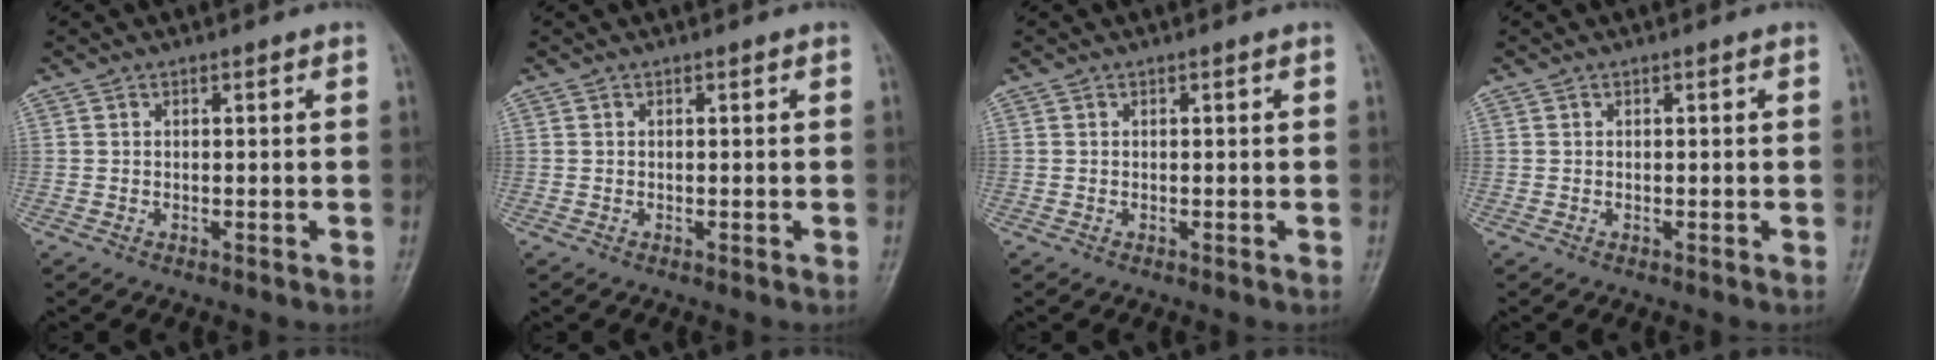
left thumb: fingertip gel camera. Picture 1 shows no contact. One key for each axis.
{"total": 0.0}
{"total": 0.0}
{"total": 0.0}